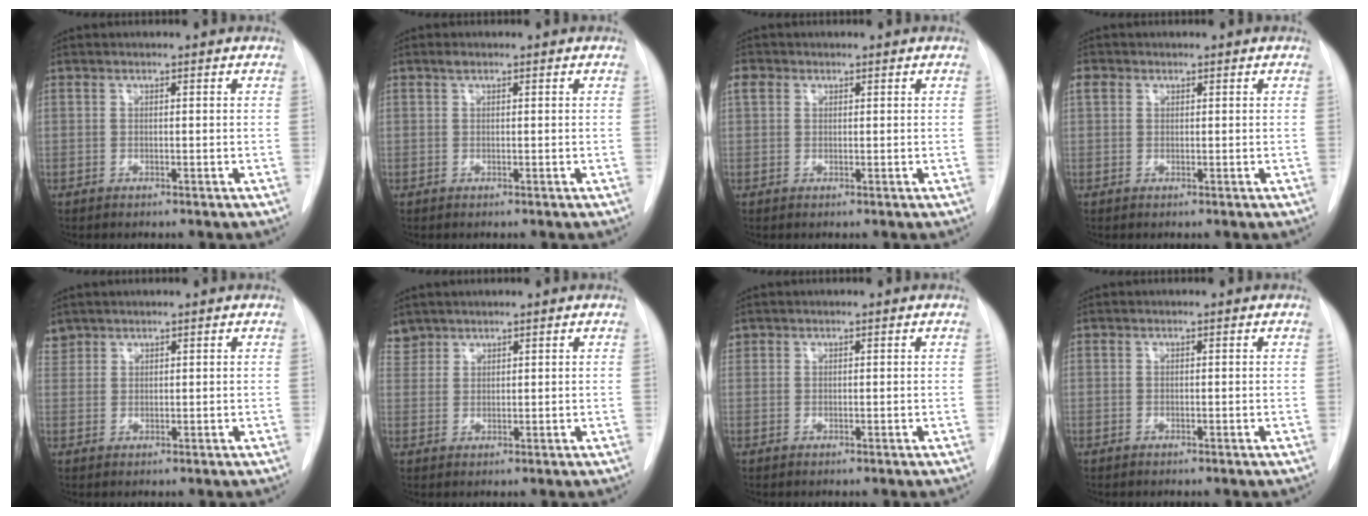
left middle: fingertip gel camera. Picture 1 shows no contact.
{"total": 0.6, "force": [0.4, 0.3, 0.3], "torque": [-0.008, 0.006, 0.008]}
{"total": 1.8, "force": [0.9, 1.5, 0.7], "torque": [-0.015, 0.013, 0.014]}
{"total": 1.5, "force": [0.7, 1.2, 0.5], "torque": [-0.011, 0.012, 0.011]}
{"total": 2.3, "force": [2.0, 1.1, -0.2], "torque": [0.006, 0.011, 0.039]}
{"total": 3.0, "force": [2.6, 1.4, -0.3], "torque": [0.011, 0.010, 0.053]}
{"total": 0.8, "force": [0.6, 0.6, 0.0], "torque": [0.003, 0.012, 0.010]}
{"total": 0.0}